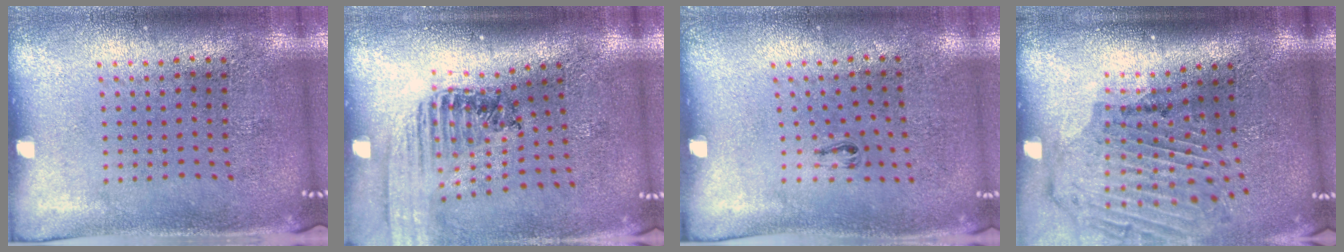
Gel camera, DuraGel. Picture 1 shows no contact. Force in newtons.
{"total": 1.5, "press": 1.5, "slide": 0.2}
{"total": 0.5, "press": 0.2, "slide": 0.5}
{"total": 2.1, "press": 1.9, "slide": 0.8}